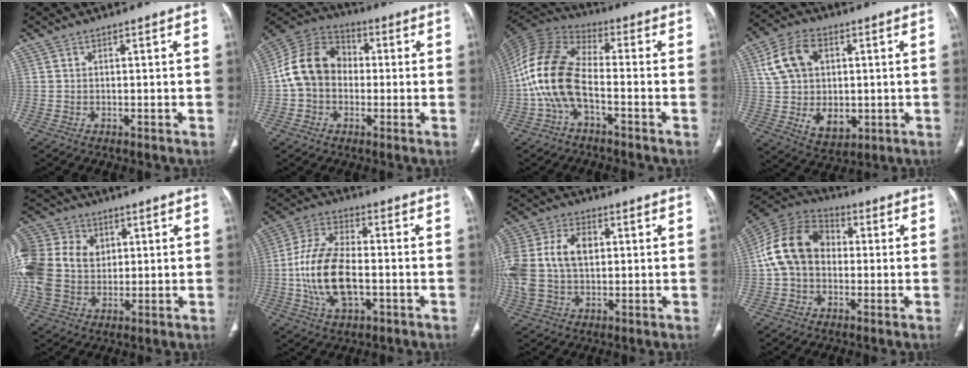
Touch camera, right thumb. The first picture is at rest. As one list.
[{"total": 12.8, "force": [-0.4, 10.3, 7.6], "torque": [-0.127, 0.037, -0.020]}, {"total": 13.3, "force": [-3.4, 6.9, 10.8], "torque": [-0.231, 0.047, -0.077]}, {"total": 14.5, "force": [1.6, 10.4, 10.0], "torque": [-0.144, 0.002, 0.038]}, {"total": 21.7, "force": [2.9, 17.0, 13.1], "torque": [-0.313, 0.032, 0.064]}, {"total": 14.5, "force": [-2.5, 7.8, 12.0], "torque": [-0.238, 0.021, -0.046]}, {"total": 17.4, "force": [2.1, 11.9, 12.4], "torque": [-0.295, 0.015, 0.043]}, {"total": 14.4, "force": [0.5, 11.0, 9.3], "torque": [-0.165, 0.036, -0.002]}]